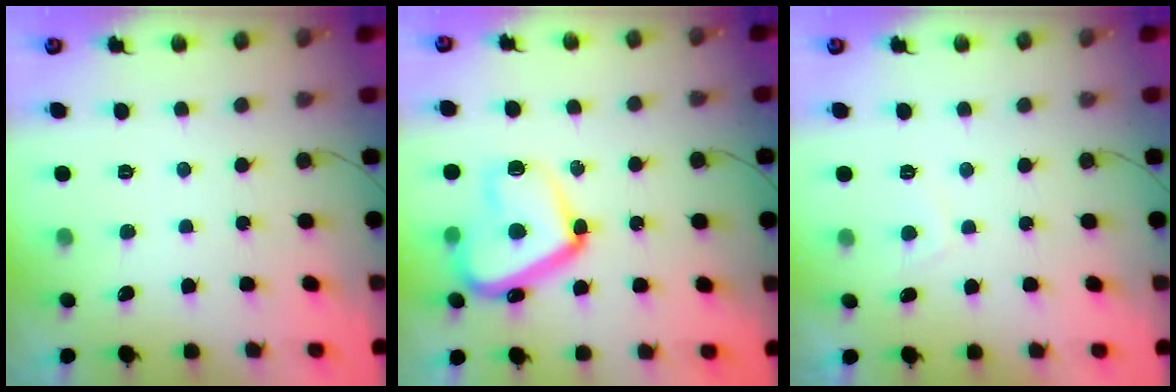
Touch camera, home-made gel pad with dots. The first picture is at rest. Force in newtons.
{"total": 17.3, "press": 17.2, "slide": 1.5}
{"total": 0.8, "press": 0.6, "slide": 0.5}